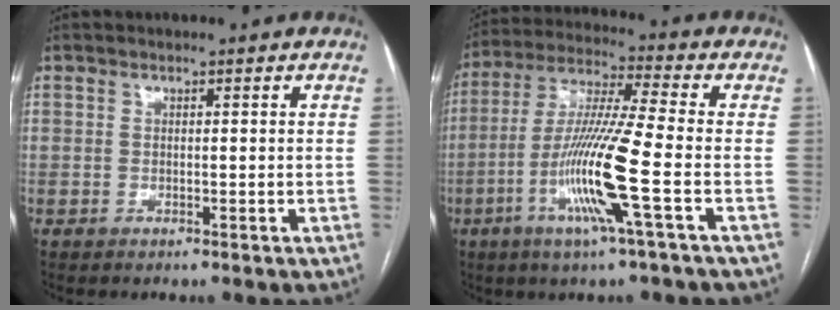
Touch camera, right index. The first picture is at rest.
{"total": 13.7, "force": [-4.3, -1.1, 12.9], "torque": [-0.260, -0.014, -0.090]}